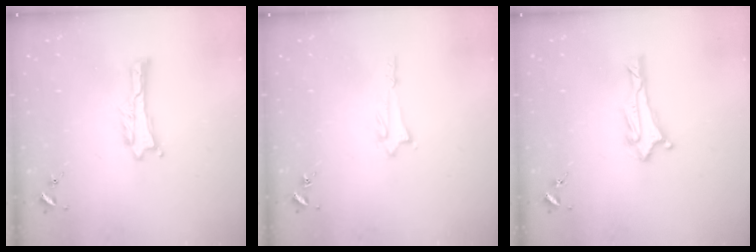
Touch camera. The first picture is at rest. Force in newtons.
{"total": 1.4, "press": 1.4, "slide": 0.2}
{"total": 2.0, "press": 1.8, "slide": 0.8}